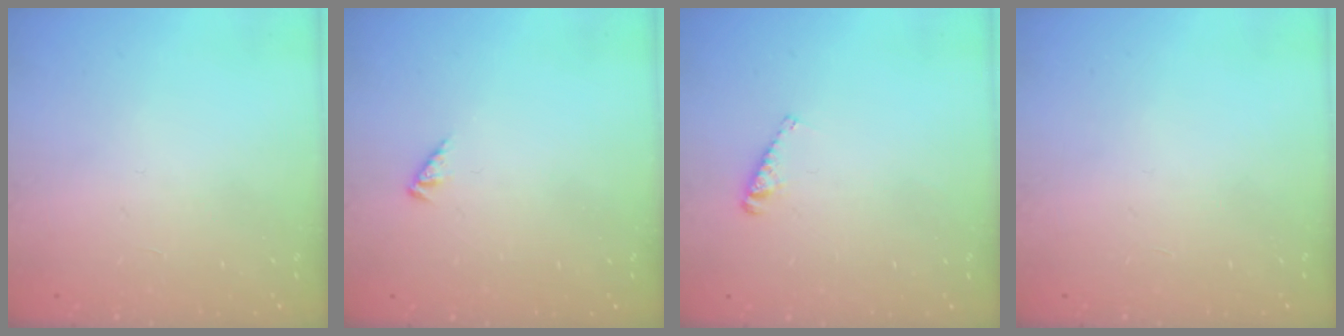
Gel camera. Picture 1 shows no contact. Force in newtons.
{"total": 1.2, "press": 1.1, "slide": 0.3}
{"total": 3.6, "press": 3.6, "slide": 0.4}
{"total": 0.0}